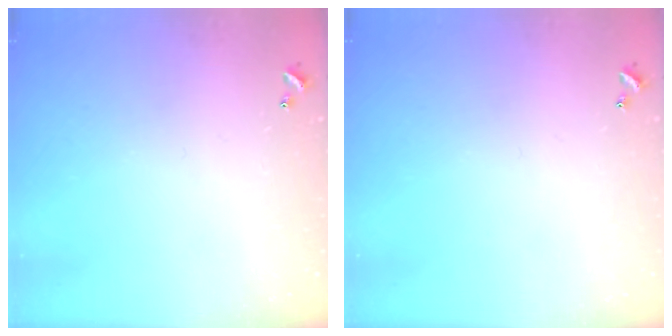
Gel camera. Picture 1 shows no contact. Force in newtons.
{"total": 0.0}